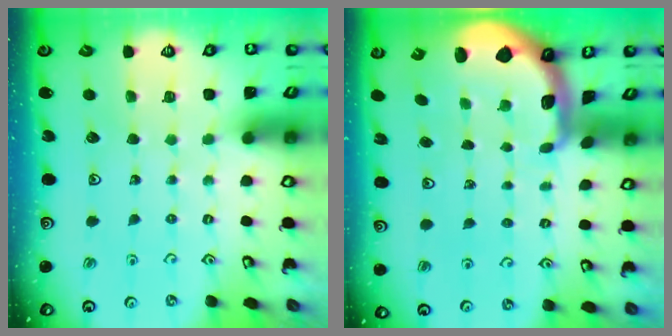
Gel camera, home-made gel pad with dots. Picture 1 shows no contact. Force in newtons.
{"total": 1.7, "press": 1.7, "slide": 0.4}